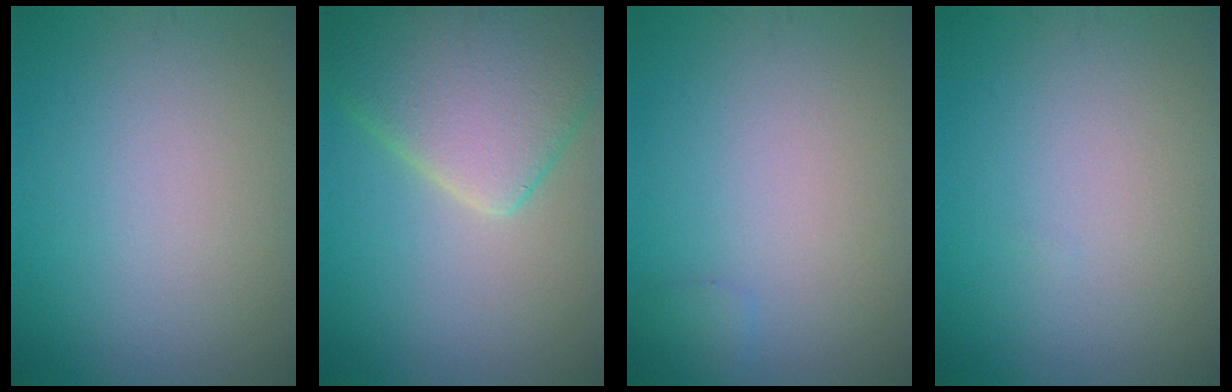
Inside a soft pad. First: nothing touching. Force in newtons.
{"total": 8.4, "press": 8.4, "slide": 0.6}
{"total": 0.7, "press": 0.7, "slide": 0.0}
{"total": 0.0}